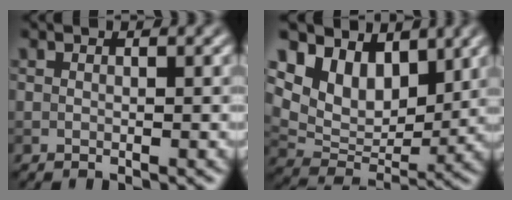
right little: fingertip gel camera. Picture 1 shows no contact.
{"total": 7.6, "force": [4.7, 4.7, 3.7], "torque": [-0.064, -0.001, 0.075]}